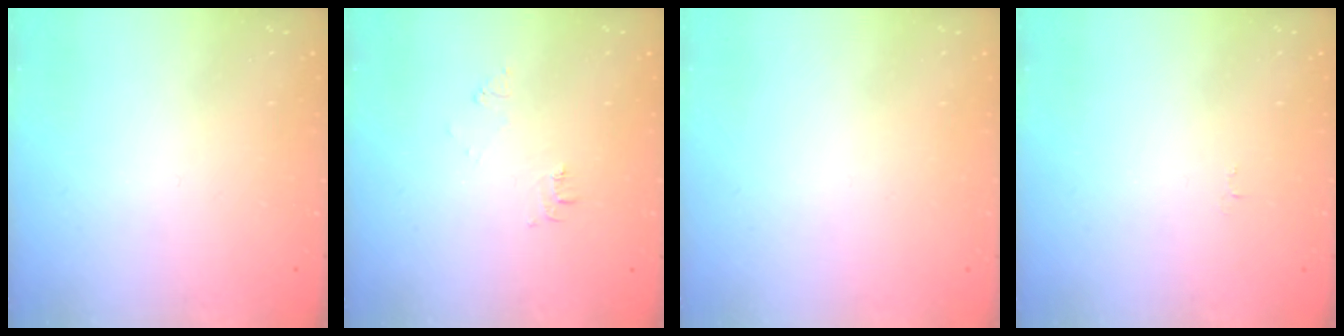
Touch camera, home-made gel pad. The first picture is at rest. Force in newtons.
{"total": 5.1, "press": 5.1, "slide": 0.7}
{"total": 1.6, "press": 1.6, "slide": 0.1}
{"total": 3.2, "press": 3.1, "slide": 0.5}